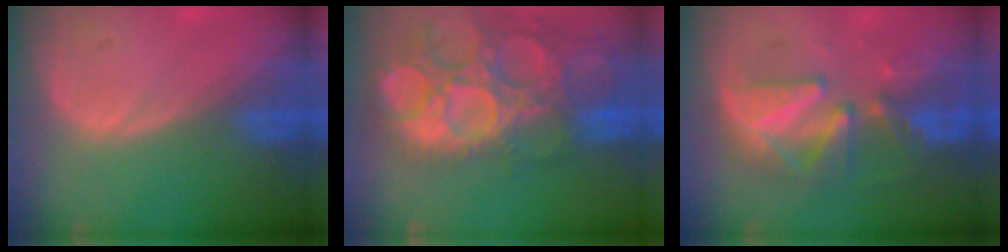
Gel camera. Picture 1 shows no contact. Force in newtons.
{"total": 15.1, "press": 12.6, "slide": 8.4}
{"total": 8.6, "press": 8.1, "slide": 2.7}